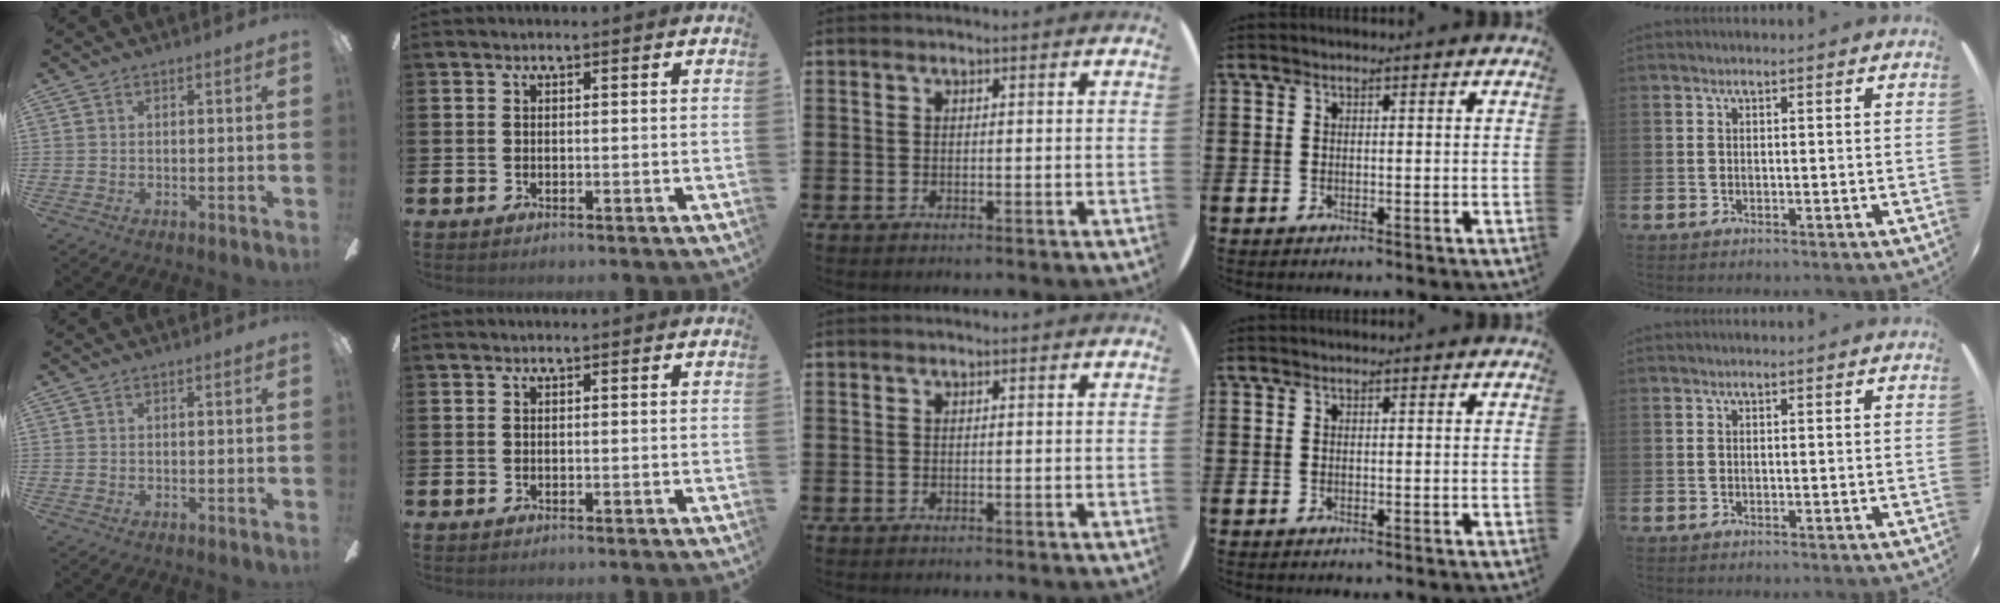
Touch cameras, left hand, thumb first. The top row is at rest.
{}